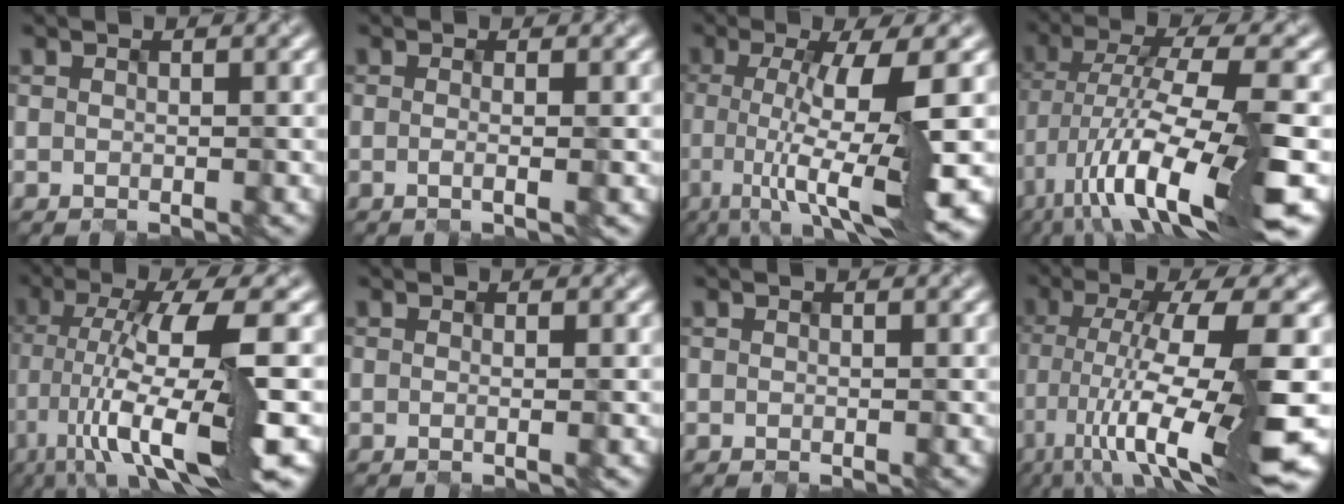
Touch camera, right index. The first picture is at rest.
{"total": 1.6, "force": [-0.3, 0.5, 1.5], "torque": [-0.021, 0.001, -0.018]}
{"total": 9.2, "force": [-1.1, 2.0, 9.0], "torque": [-0.125, -0.008, -0.017]}
{"total": 12.2, "force": [-4.8, 2.4, 10.9], "torque": [-0.193, 0.000, -0.076]}
{"total": 11.0, "force": [-2.3, 2.3, 10.5], "torque": [-0.171, -0.006, -0.037]}
{"total": 1.0, "force": [0.0, 0.4, 1.0], "torque": [-0.012, 0.003, -0.012]}
{"total": 0.0}
{"total": 12.3, "force": [-3.4, 2.7, 11.5], "torque": [-0.181, -0.007, -0.053]}